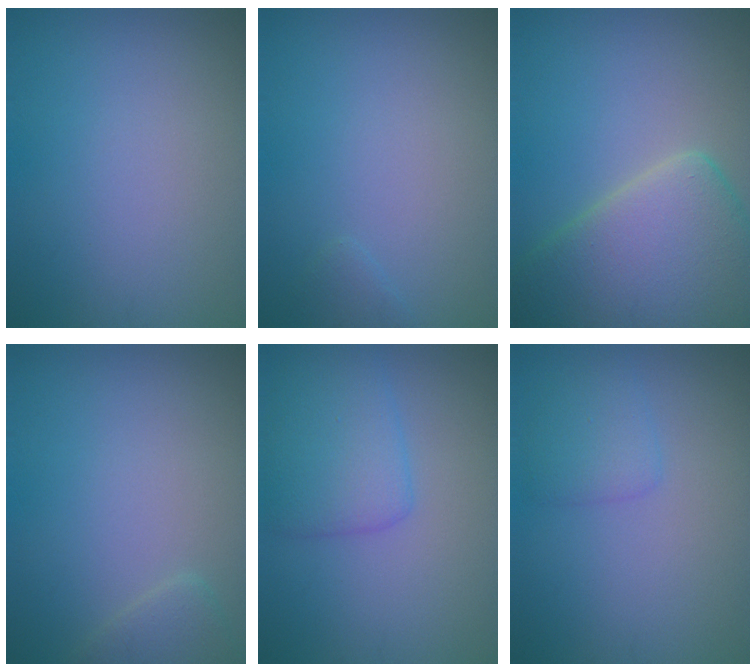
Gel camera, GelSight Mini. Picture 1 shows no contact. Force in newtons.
{"total": 0.6, "press": 0.6, "slide": 0.1}
{"total": 10.2, "press": 10.2, "slide": 0.6}
{"total": 1.5, "press": 1.5, "slide": 0.1}
{"total": 3.8, "press": 3.8, "slide": 0.1}
{"total": 1.8, "press": 1.8, "slide": 0.1}